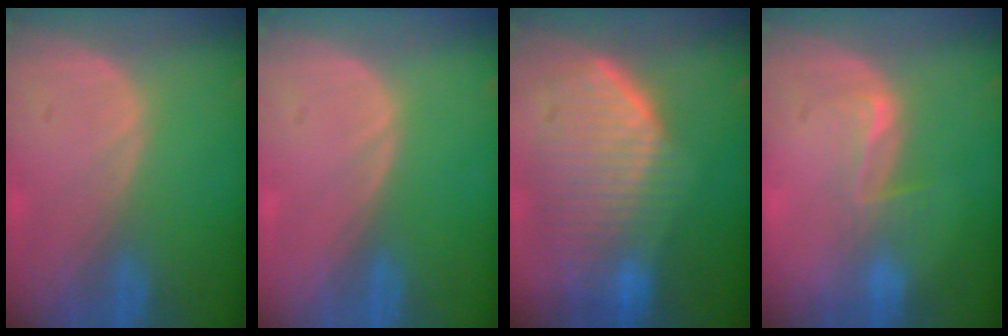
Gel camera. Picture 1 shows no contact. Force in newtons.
{"total": 0.0}
{"total": 10.4, "press": 9.0, "slide": 5.1}
{"total": 3.0, "press": 2.7, "slide": 1.5}